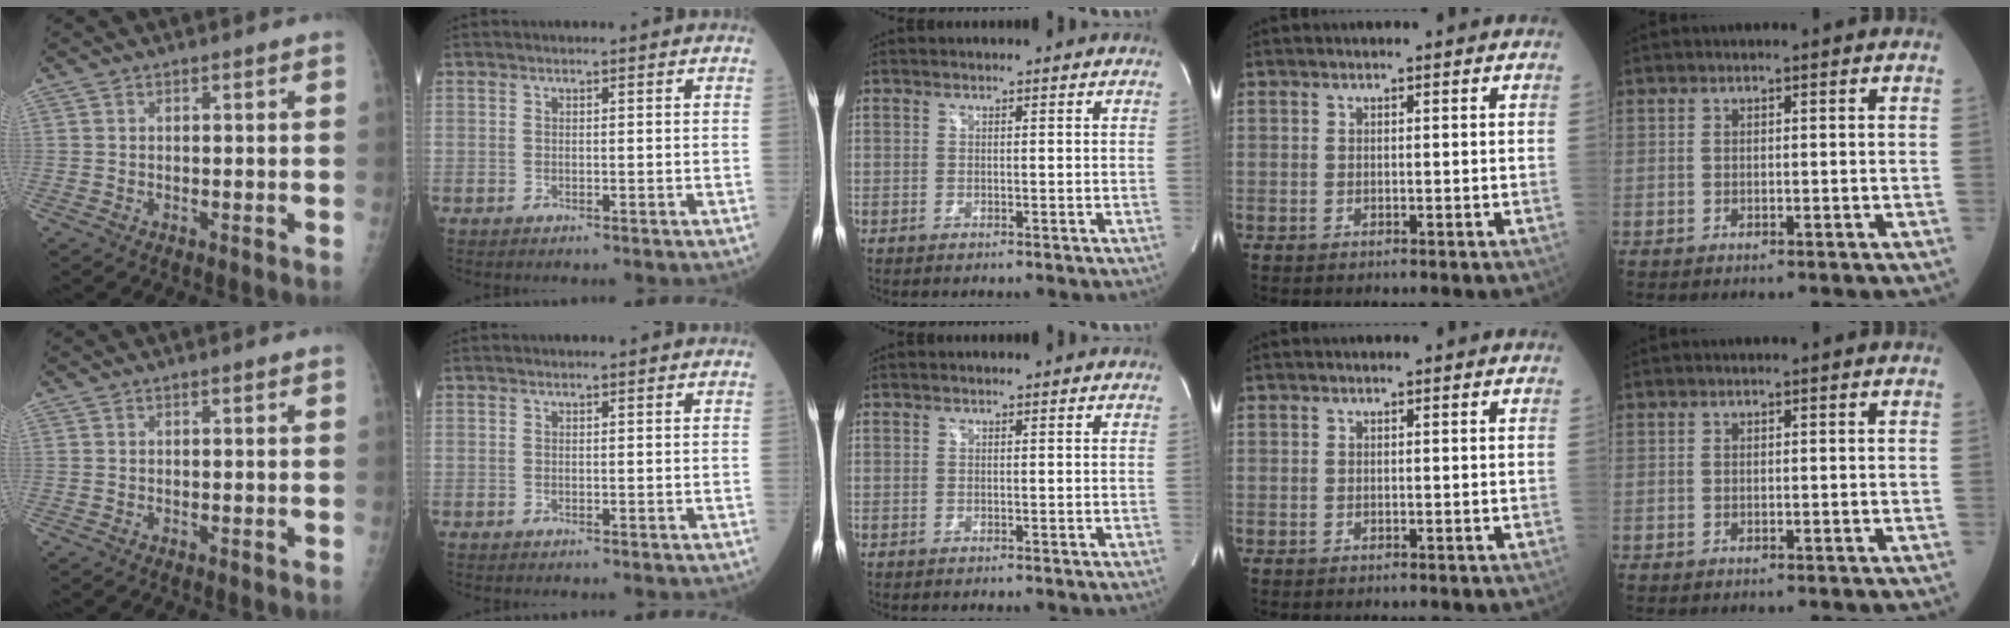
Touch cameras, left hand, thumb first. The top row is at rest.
{}